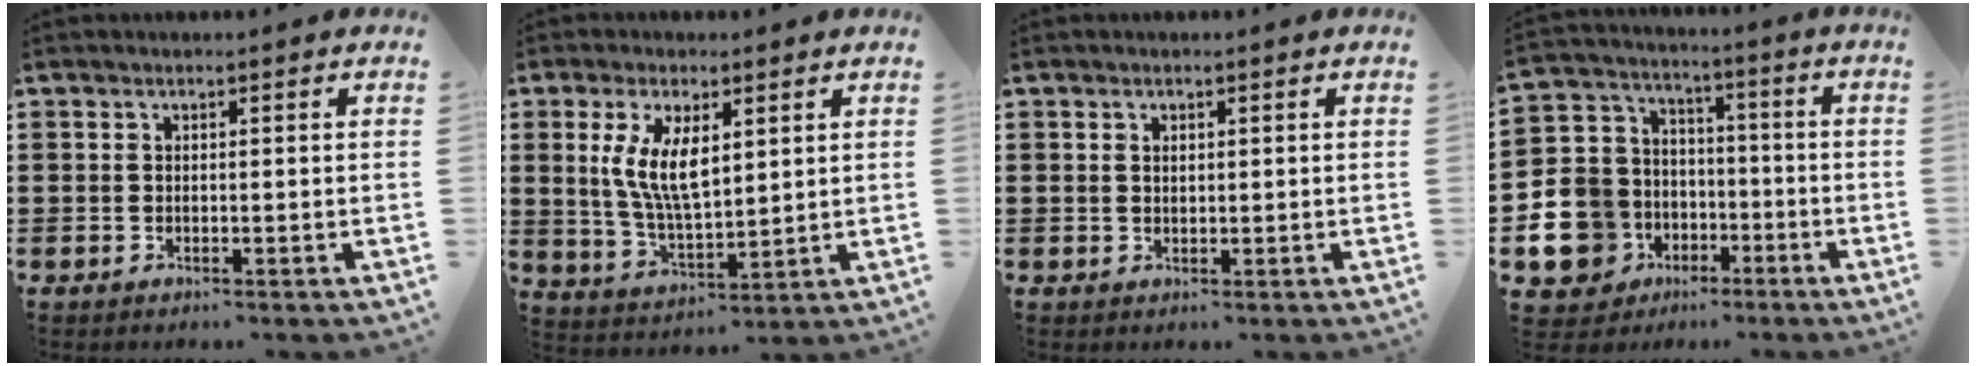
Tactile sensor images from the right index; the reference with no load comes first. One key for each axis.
{"total": 8.0, "fx": 2.5, "fy": 3.2, "fz": 6.9, "tx": -0.145, "ty": 0.003, "tz": 0.045}
{"total": 0.8, "fx": 0.6, "fy": 0.3, "fz": 0.5, "tx": -0.010, "ty": 0.001, "tz": 0.012}
{"total": 12.1, "fx": -5.7, "fy": 10.3, "fz": 2.9, "tx": -0.123, "ty": 0.014, "tz": -0.102}